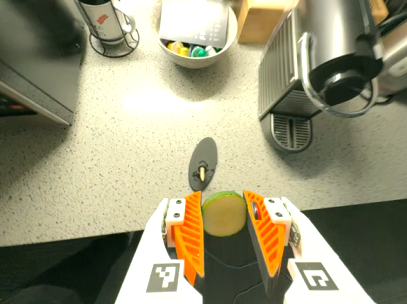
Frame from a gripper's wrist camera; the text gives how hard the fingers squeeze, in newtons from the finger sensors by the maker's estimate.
{"total": 10.7, "left": 11.6, "right": 9.8}